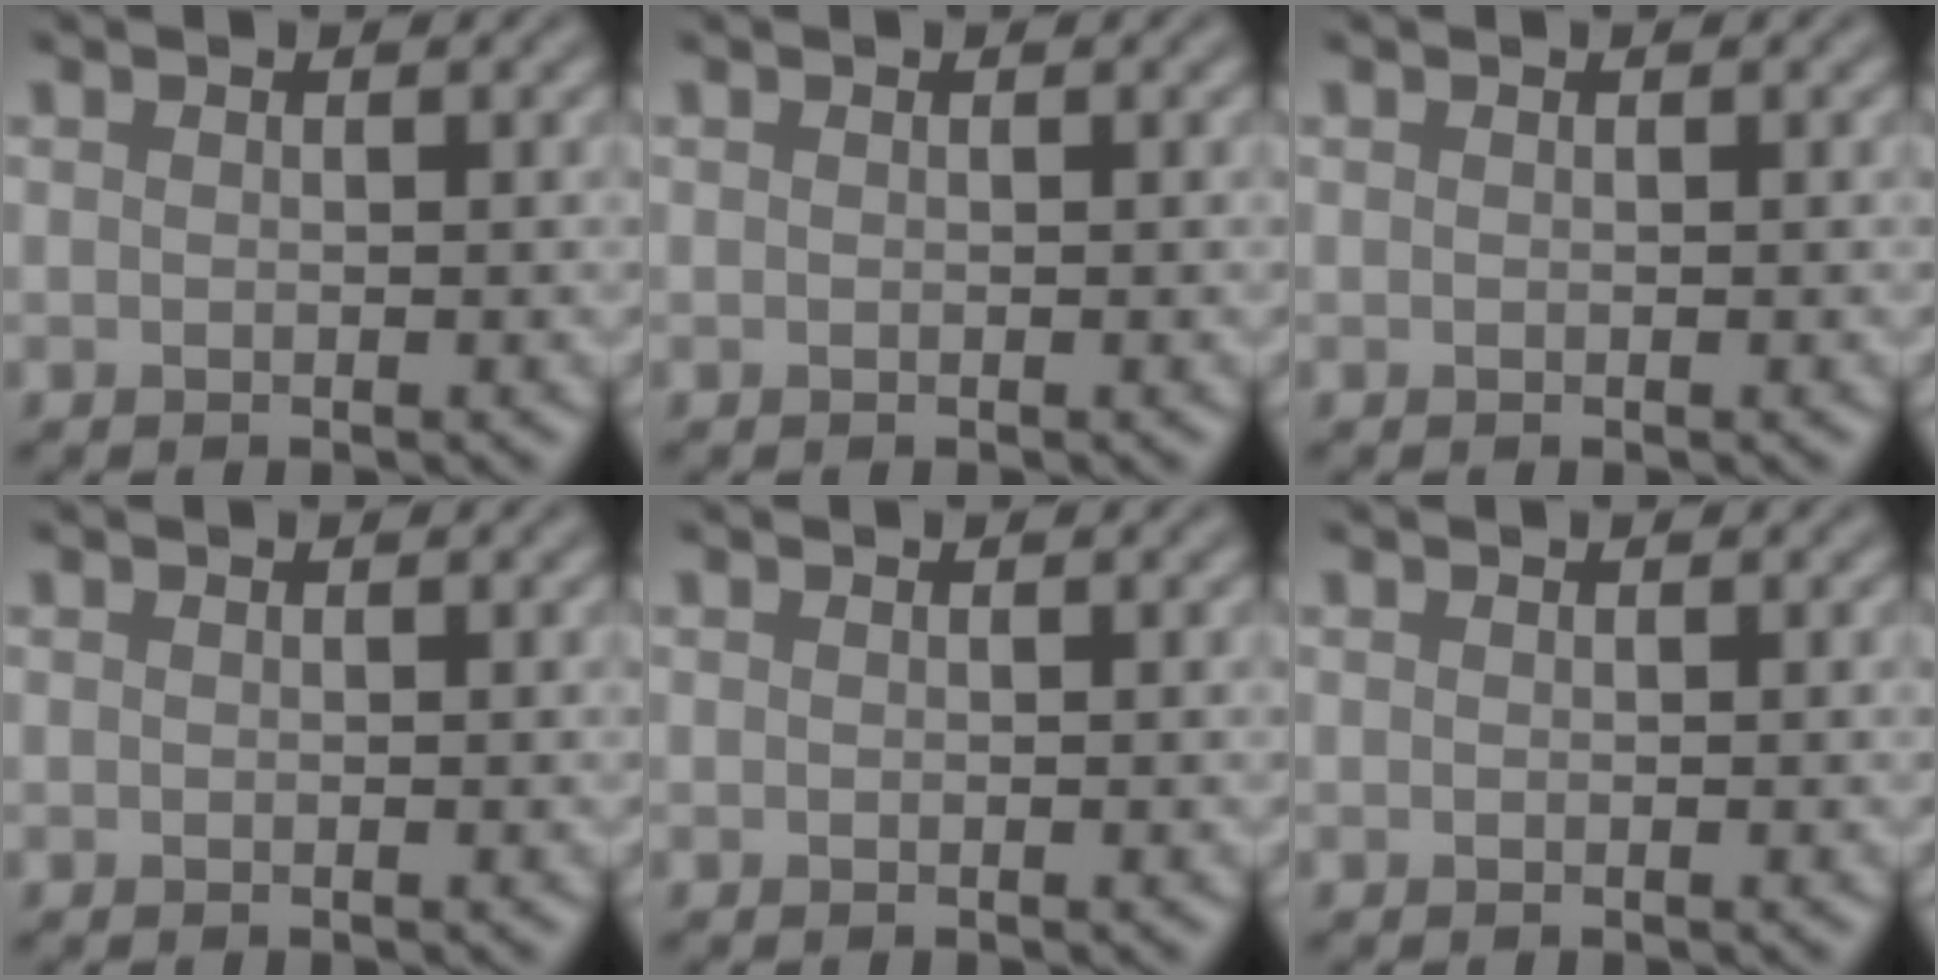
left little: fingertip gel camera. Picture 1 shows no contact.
{"total": 0.0}
{"total": 0.0}
{"total": 0.0}
{"total": 0.0}
{"total": 0.0}